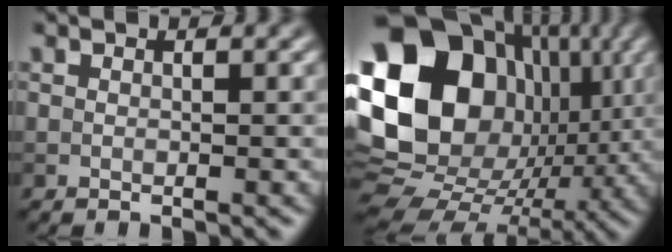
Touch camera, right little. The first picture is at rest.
{"total": 20.7, "force": [4.0, 16.8, 11.5], "torque": [-0.234, 0.006, 0.081]}